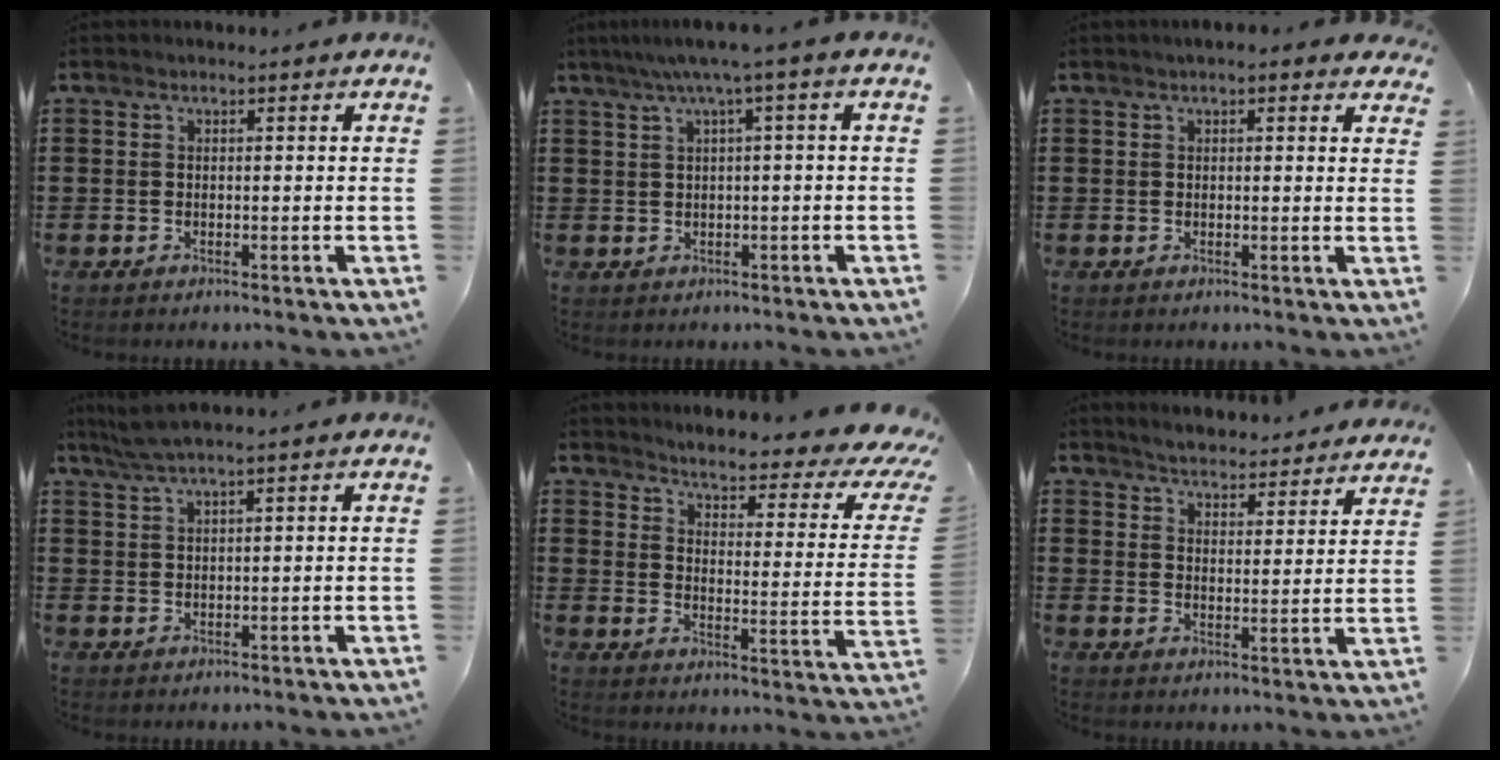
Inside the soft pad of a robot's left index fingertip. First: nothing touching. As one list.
[{"total": 3.6, "force": [0.6, -0.2, 3.6], "torque": [-0.067, -0.003, 0.006]}, {"total": 1.4, "force": [0.9, 0.6, 0.8], "torque": [-0.019, 0.007, 0.016]}, {"total": 2.5, "force": [1.7, -0.1, 1.8], "torque": [-0.039, 0.002, 0.031]}, {"total": 4.2, "force": [3.4, 0.2, 2.4], "torque": [-0.059, -0.037, 0.048]}, {"total": 4.3, "force": [4.3, -0.4, -0.1], "torque": [-0.019, -0.030, 0.074]}]